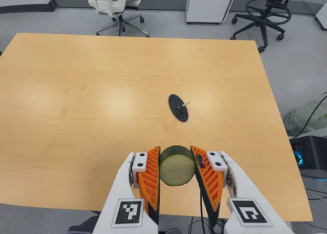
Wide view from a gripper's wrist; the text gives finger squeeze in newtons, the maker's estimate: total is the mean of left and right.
{"total": 10.9, "left": 9.5, "right": 12.3}